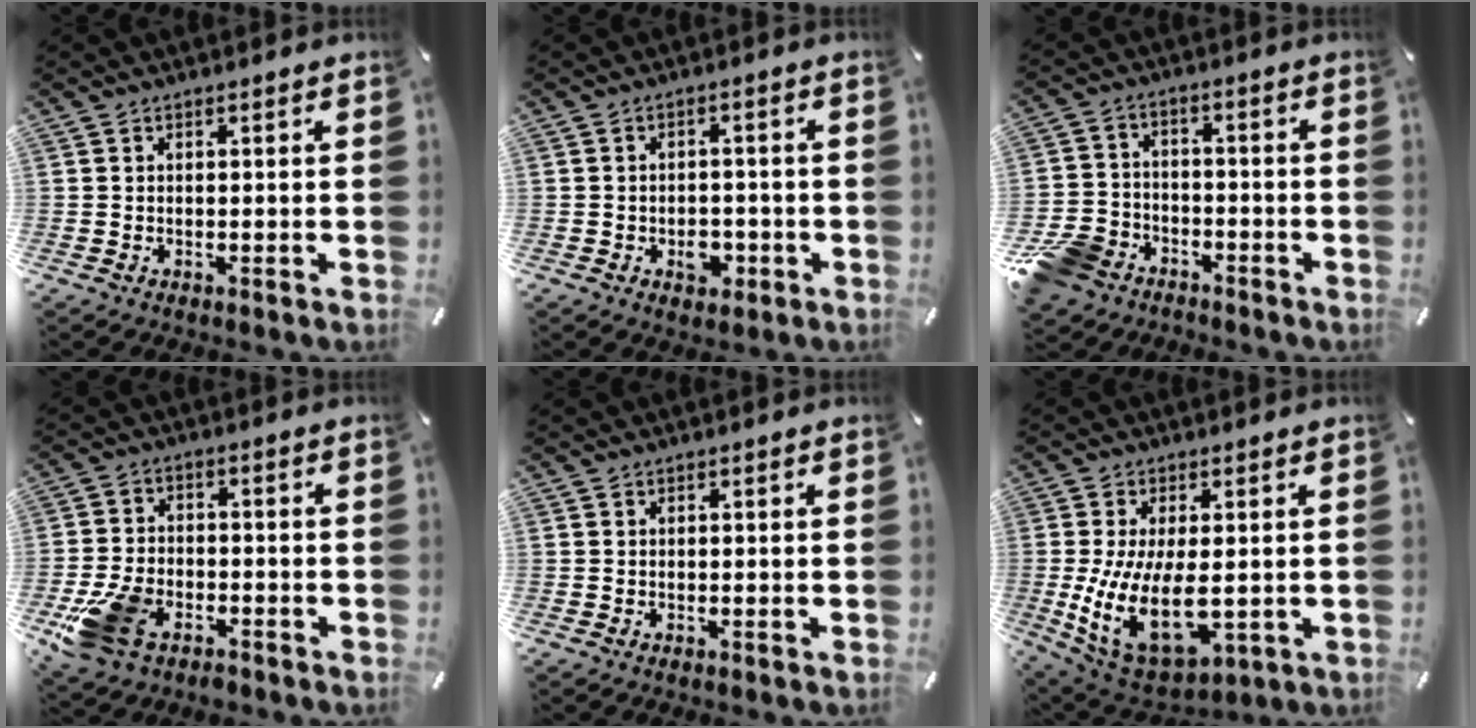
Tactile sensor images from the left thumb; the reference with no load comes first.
{"total": 4.7, "force": [-1.8, 3.4, 2.8], "torque": [-0.035, 0.006, -0.029]}
{"total": 9.2, "force": [-6.4, 6.2, 2.2], "torque": [-0.049, 0.047, -0.122]}
{"total": 10.6, "force": [-5.6, 6.6, 6.1], "torque": [-0.128, 0.023, -0.098]}
{"total": 0.0}
{"total": 16.2, "force": [-0.9, 9.0, 13.4], "torque": [-0.265, -0.021, -0.008]}